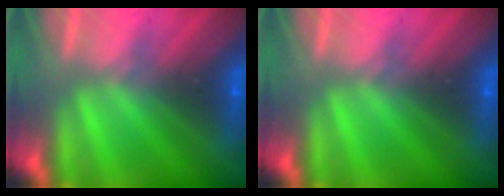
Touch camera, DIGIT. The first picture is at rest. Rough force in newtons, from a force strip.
{"total": 0.0}